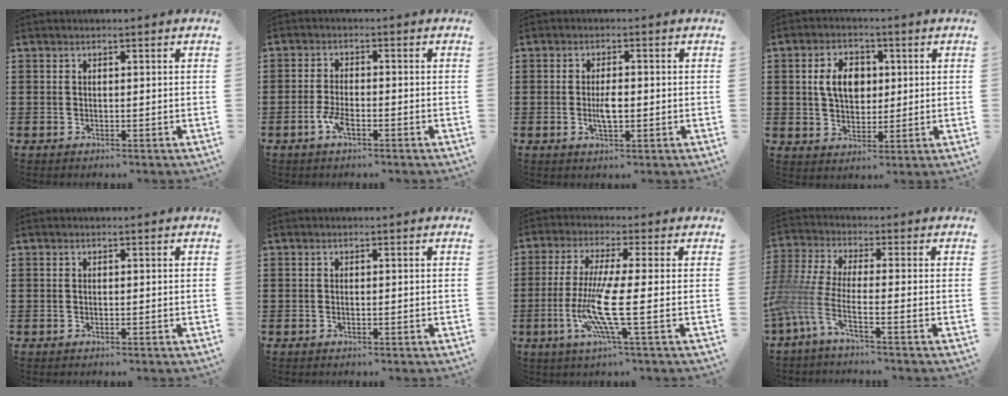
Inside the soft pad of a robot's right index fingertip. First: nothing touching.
{"total": 3.3, "force": [-1.7, 1.0, 2.7], "torque": [-0.068, -0.007, -0.035]}
{"total": 3.5, "force": [-0.4, 1.3, 3.2], "torque": [-0.065, -0.002, -0.009]}
{"total": 6.3, "force": [1.1, 4.2, 4.6], "torque": [-0.101, 0.010, 0.013]}
{"total": 0.0}
{"total": 0.0}
{"total": 9.6, "force": [-2.1, 0.1, 9.4], "torque": [-0.202, -0.026, -0.047]}
{"total": 5.1, "force": [-3.7, 1.1, 3.4], "torque": [-0.127, -0.026, -0.090]}